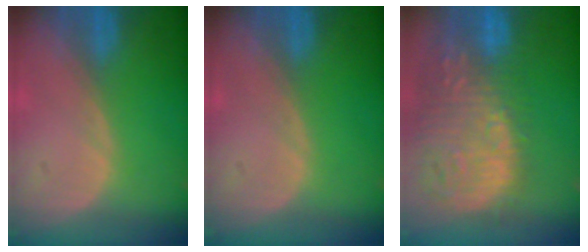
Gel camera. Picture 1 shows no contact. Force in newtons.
{"total": 0.0}
{"total": 15.8, "press": 13.0, "slide": 9.0}